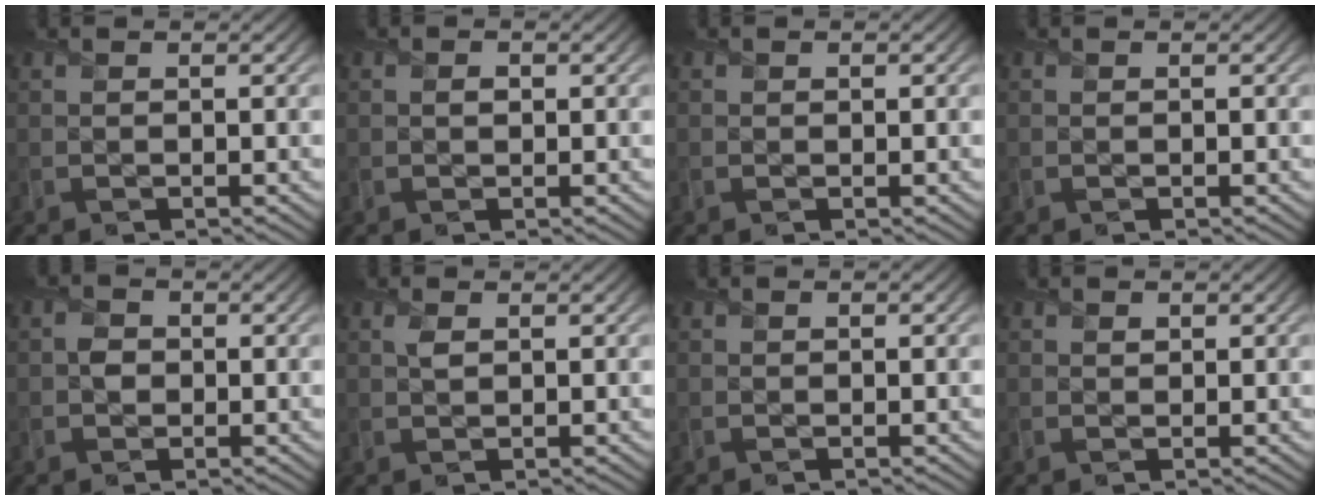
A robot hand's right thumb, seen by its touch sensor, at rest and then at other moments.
{"total": 0.7, "force": [0.1, 0.5, 0.4], "torque": [-0.006, 0.000, 0.000]}
{"total": 0.0}
{"total": 0.0}
{"total": 1.6, "force": [-0.3, 1.5, 0.5], "torque": [-0.012, -0.002, -0.011]}
{"total": 1.1, "force": [0.5, 0.6, 0.8], "torque": [-0.022, 0.002, 0.010]}
{"total": 0.0}
{"total": 0.6, "force": [0.2, 0.5, 0.1], "torque": [-0.001, -0.008, 0.004]}